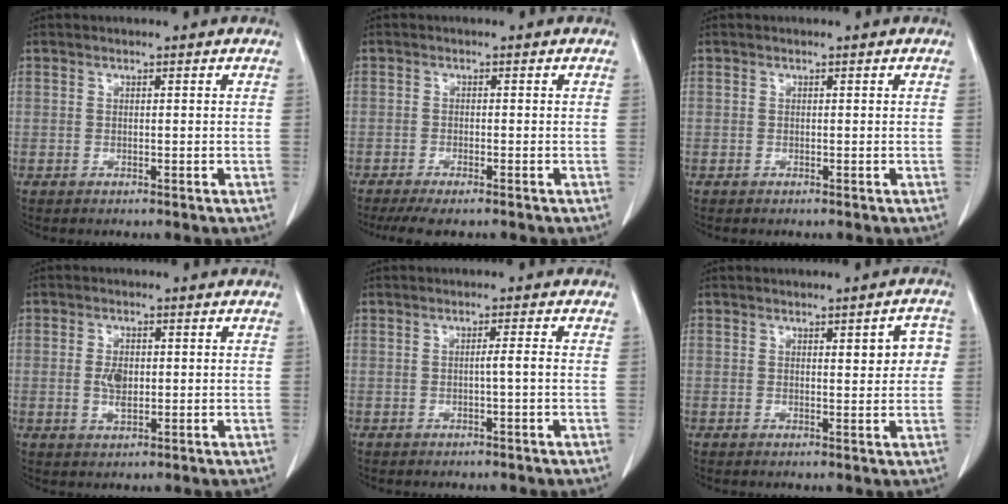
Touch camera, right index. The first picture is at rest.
{"total": 4.7, "force": [-3.8, 0.7, 2.7], "torque": [-0.040, -0.010, -0.056]}
{"total": 0.0}
{"total": 3.4, "force": [0.0, 1.7, 2.9], "torque": [-0.056, -0.001, 0.003]}
{"total": 1.5, "force": [-0.3, -0.3, 1.4], "torque": [-0.023, 0.001, -0.005]}
{"total": 4.4, "force": [1.0, 1.4, 4.1], "torque": [-0.043, 0.011, 0.011]}